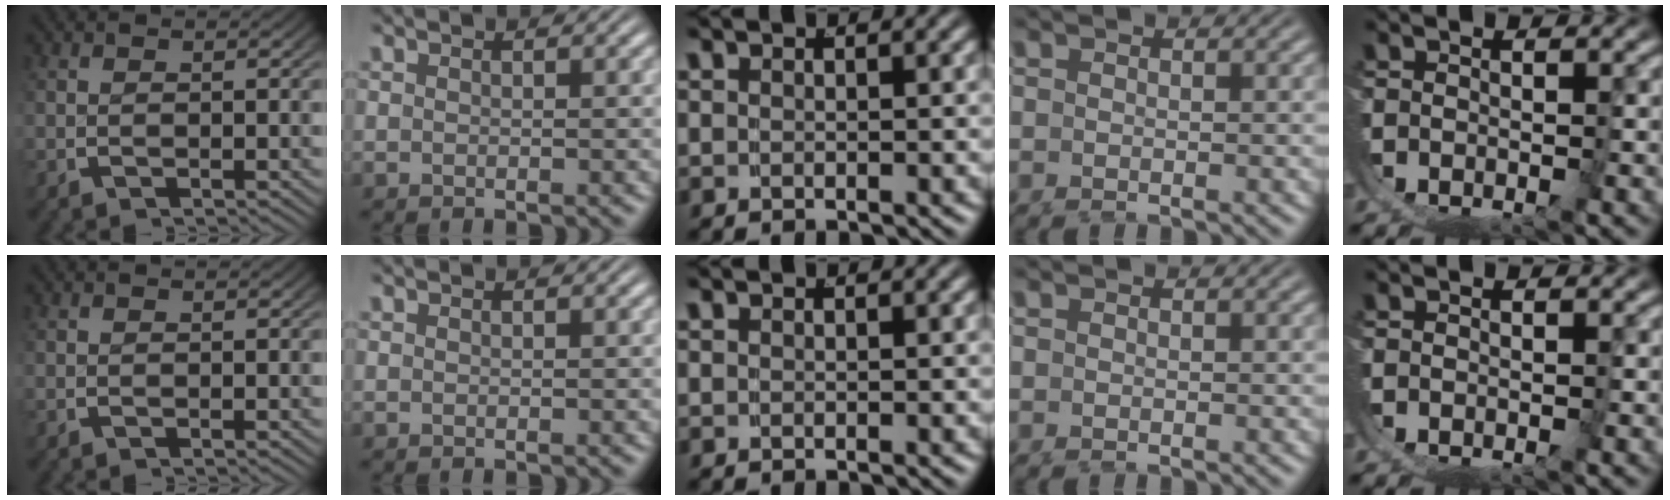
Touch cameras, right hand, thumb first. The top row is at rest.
{}